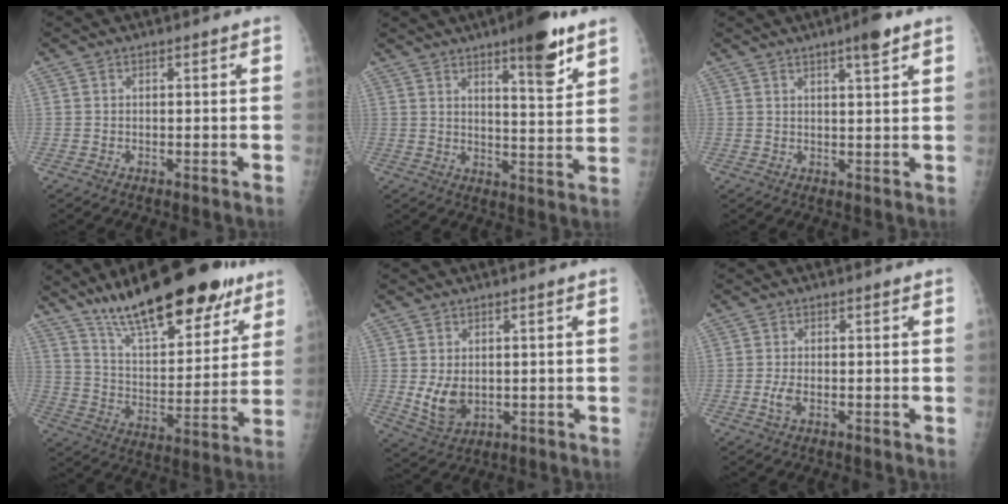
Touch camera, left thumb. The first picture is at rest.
{"total": 11.4, "force": [7.2, 2.5, 8.5], "torque": [-0.103, -0.043, 0.101]}
{"total": 4.9, "force": [3.2, 0.5, 3.8], "torque": [-0.056, -0.014, 0.048]}
{"total": 24.7, "force": [17.2, 8.1, 15.7], "torque": [-0.209, -0.062, 0.279]}
{"total": 6.1, "force": [0.2, 4.1, 4.5], "torque": [-0.066, -0.013, 0.021]}
{"total": 2.1, "force": [-0.4, 0.9, 1.9], "torque": [-0.045, 0.001, -0.007]}